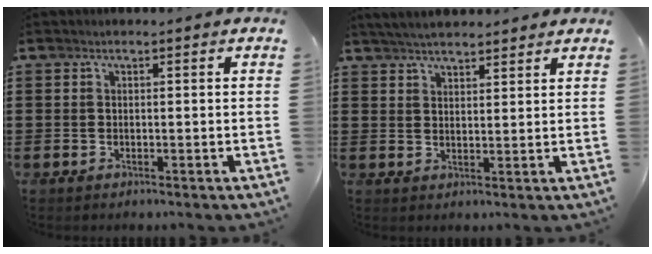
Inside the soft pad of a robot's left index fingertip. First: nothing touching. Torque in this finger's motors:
{"motor_torque": [1.09, -1.05, 0.66, 0.15]}